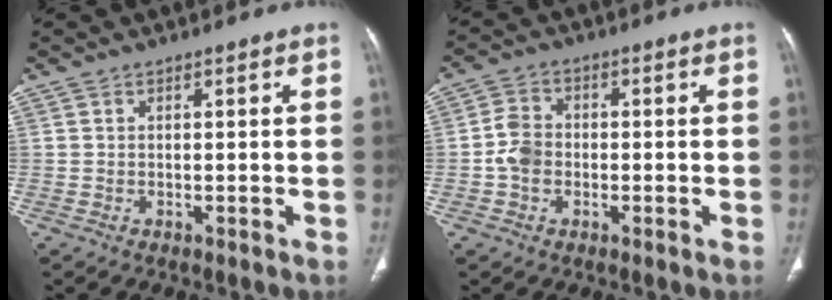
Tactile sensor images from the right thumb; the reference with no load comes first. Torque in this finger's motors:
{"motor_torque": [0.15, 0.60, 0.74, -0.70, 0.00]}